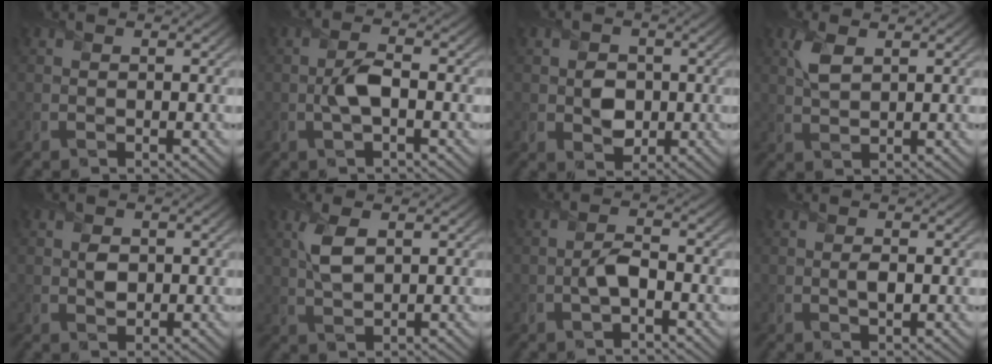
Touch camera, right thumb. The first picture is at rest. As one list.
[{"total": 3.0, "force": [-0.5, 1.1, 2.7], "torque": [-0.060, 0.005, -0.011]}, {"total": 3.5, "force": [-0.2, 3.0, 1.8], "torque": [-0.038, -0.003, -0.009]}, {"total": 3.1, "force": [1.3, 1.4, 2.4], "torque": [-0.062, 0.002, 0.030]}, {"total": 1.7, "force": [0.3, 1.4, 1.0], "torque": [-0.022, -0.001, 0.004]}, {"total": 3.8, "force": [1.2, 1.7, 3.2], "torque": [-0.080, 0.002, 0.027]}, {"total": 2.5, "force": [-0.9, 0.9, 2.1], "torque": [-0.045, 0.006, -0.020]}, {"total": 1.1, "force": [0.1, 0.4, 1.1], "torque": [-0.021, 0.002, 0.001]}]